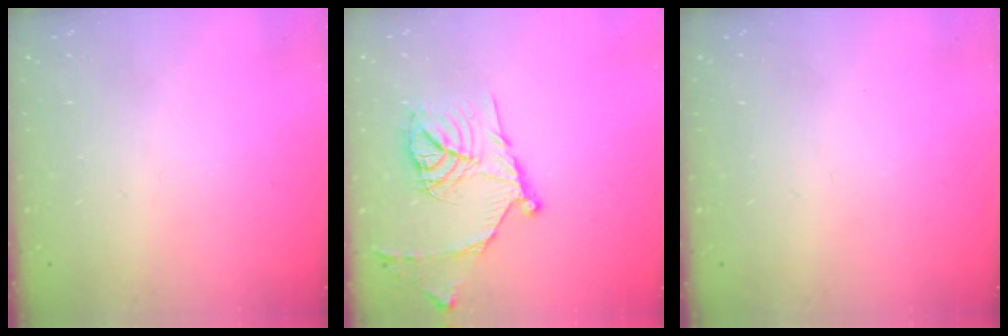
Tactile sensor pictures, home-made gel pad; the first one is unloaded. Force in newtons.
{"total": 16.5, "press": 16.5, "slide": 1.6}
{"total": 0.0}